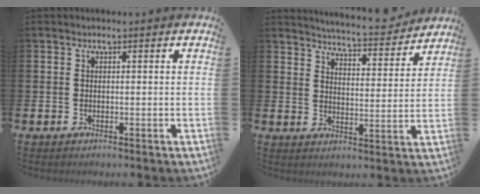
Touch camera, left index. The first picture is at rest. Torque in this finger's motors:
{"motor_torque": [0.98, -1.16, 0.15, 0.04]}